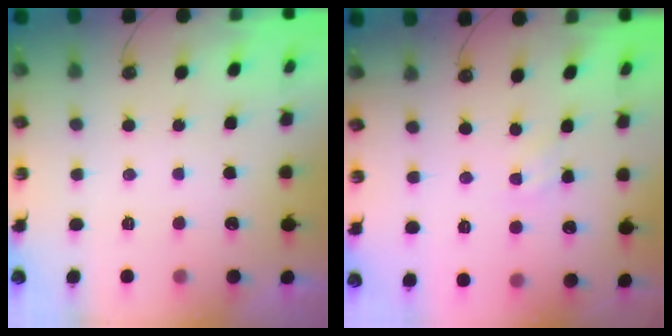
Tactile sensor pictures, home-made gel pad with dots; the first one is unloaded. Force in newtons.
{"total": 0.9, "press": 0.9, "slide": 0.2}